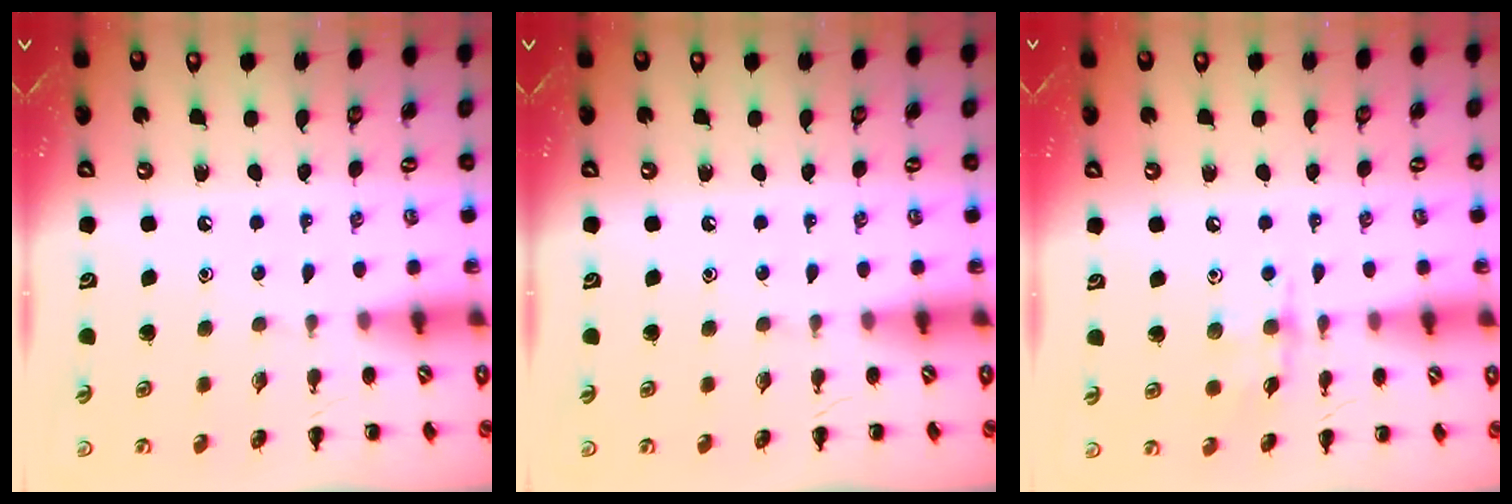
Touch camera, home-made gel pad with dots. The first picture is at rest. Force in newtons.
{"total": 0.0}
{"total": 7.4, "press": 7.3, "slide": 0.6}